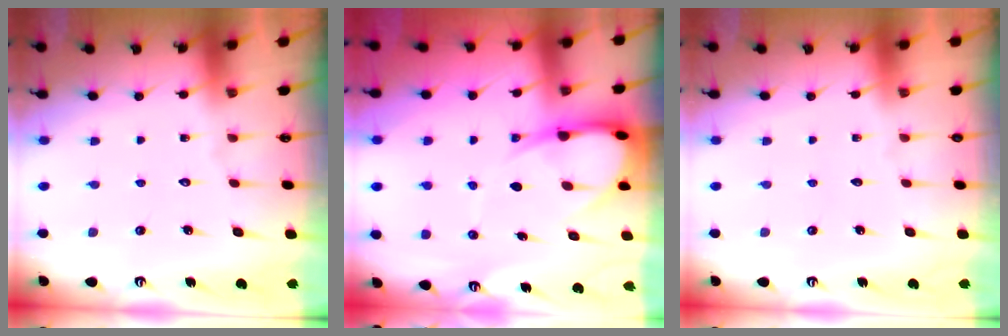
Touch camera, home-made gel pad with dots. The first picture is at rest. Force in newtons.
{"total": 9.8, "press": 9.8, "slide": 1.1}
{"total": 0.0}